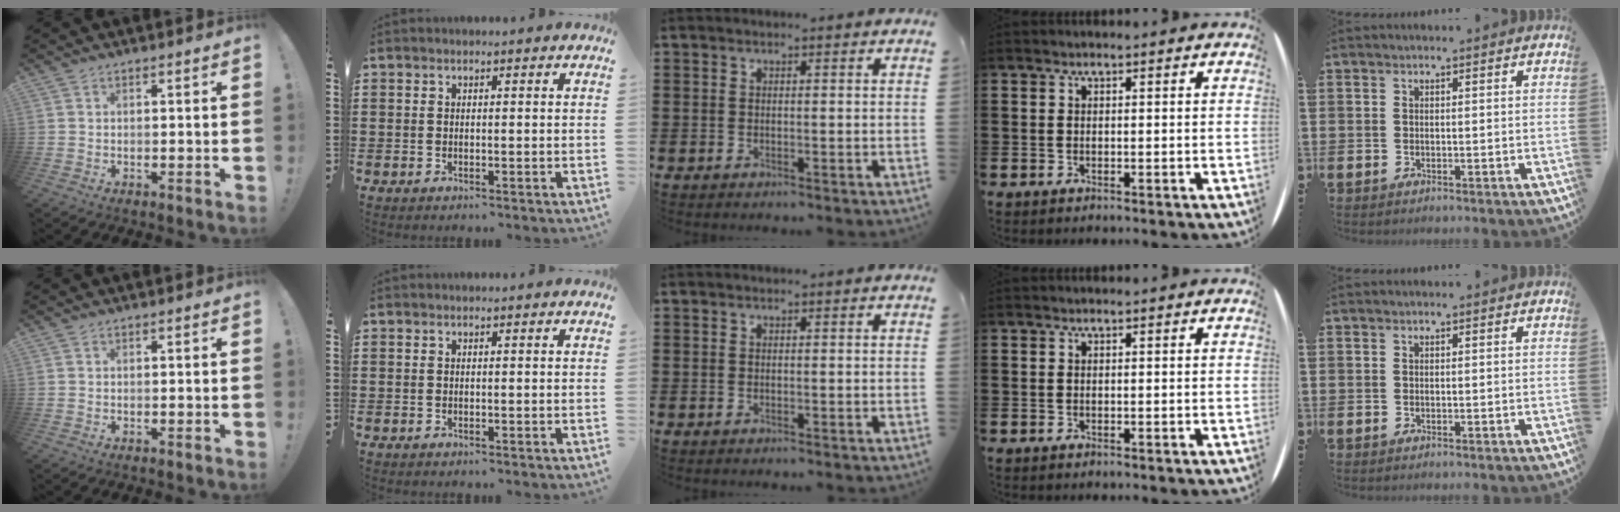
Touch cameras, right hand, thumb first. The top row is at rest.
{}